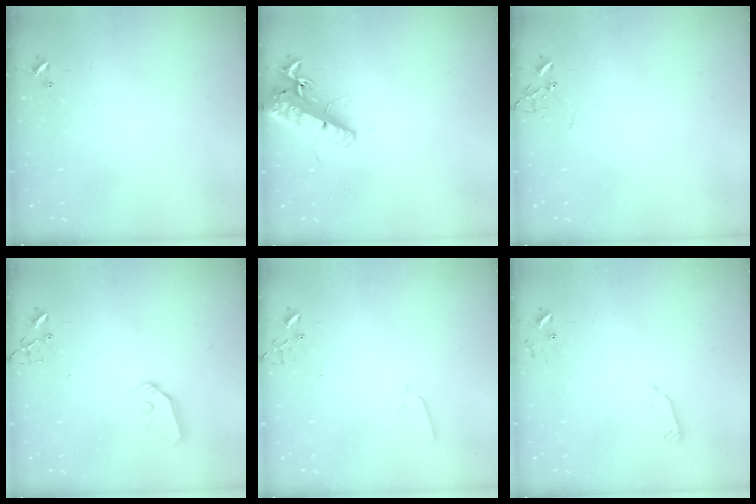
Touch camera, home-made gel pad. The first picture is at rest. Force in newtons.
{"total": 17.1, "press": 16.8, "slide": 3.4}
{"total": 0.0}
{"total": 7.7, "press": 7.7, "slide": 0.4}
{"total": 3.6, "press": 3.6, "slide": 0.6}
{"total": 2.9, "press": 2.9, "slide": 0.4}